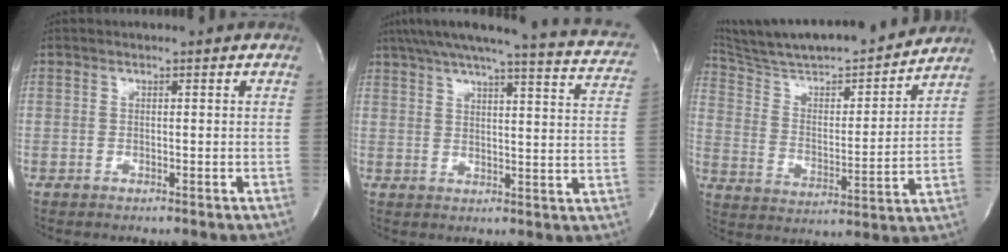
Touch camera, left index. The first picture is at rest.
{"total": 23.9, "force": [20.8, 2.7, 11.6], "torque": [-0.166, -0.017, 0.242]}
{"total": 23.5, "force": [21.2, 2.4, 9.9], "torque": [-0.174, 0.001, 0.330]}